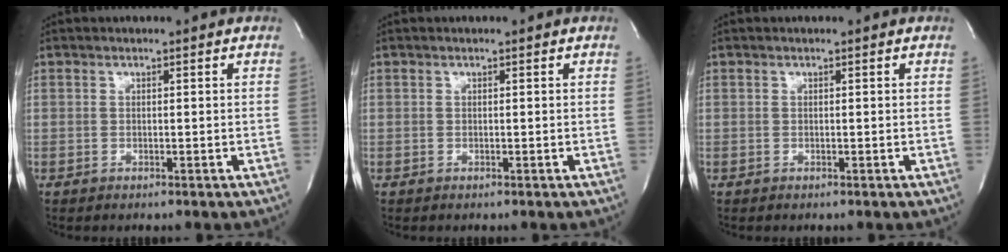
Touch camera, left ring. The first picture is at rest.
{"total": 0.0}
{"total": 0.0}